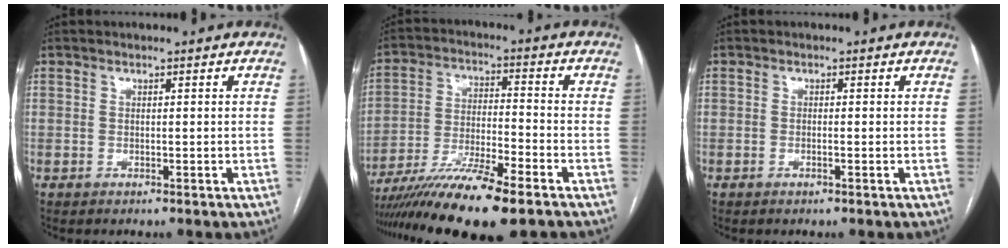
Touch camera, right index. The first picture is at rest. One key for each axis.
{"total": 14.5, "fx": -9.5, "fy": 0.3, "fz": 10.9, "tx": -0.212, "ty": -0.038, "tz": -0.171}
{"total": 0.6, "fx": -0.2, "fy": 0.0, "fz": 0.5, "tx": -0.011, "ty": -0.001, "tz": -0.003}